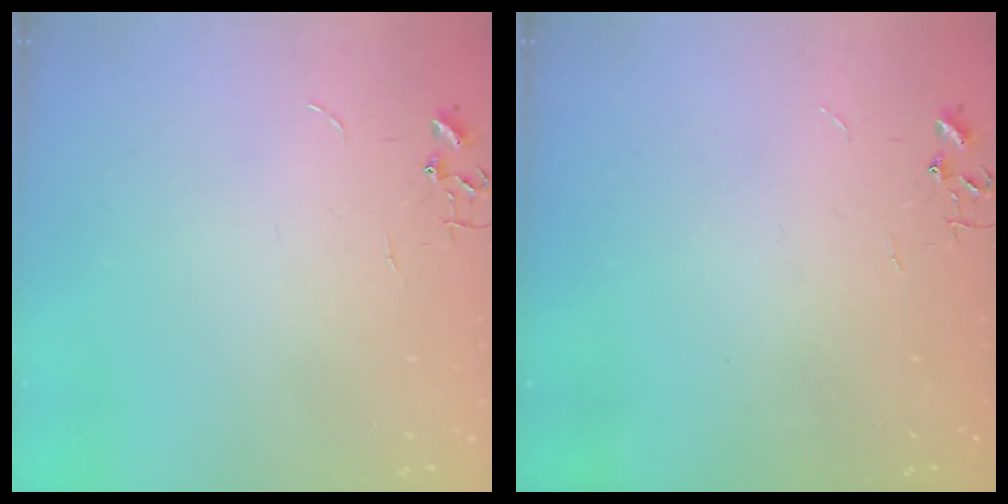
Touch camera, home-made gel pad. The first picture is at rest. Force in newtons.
{"total": 0.0}